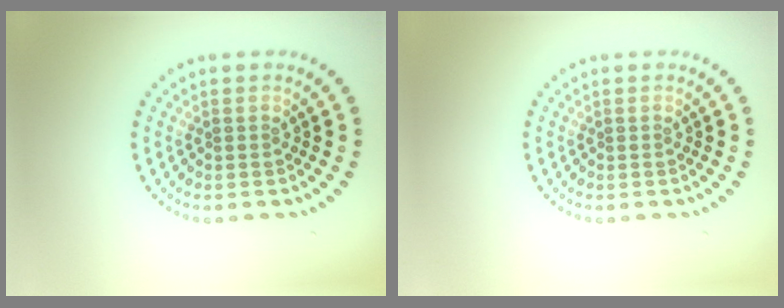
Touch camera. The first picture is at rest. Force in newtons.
{"total": 0.0}